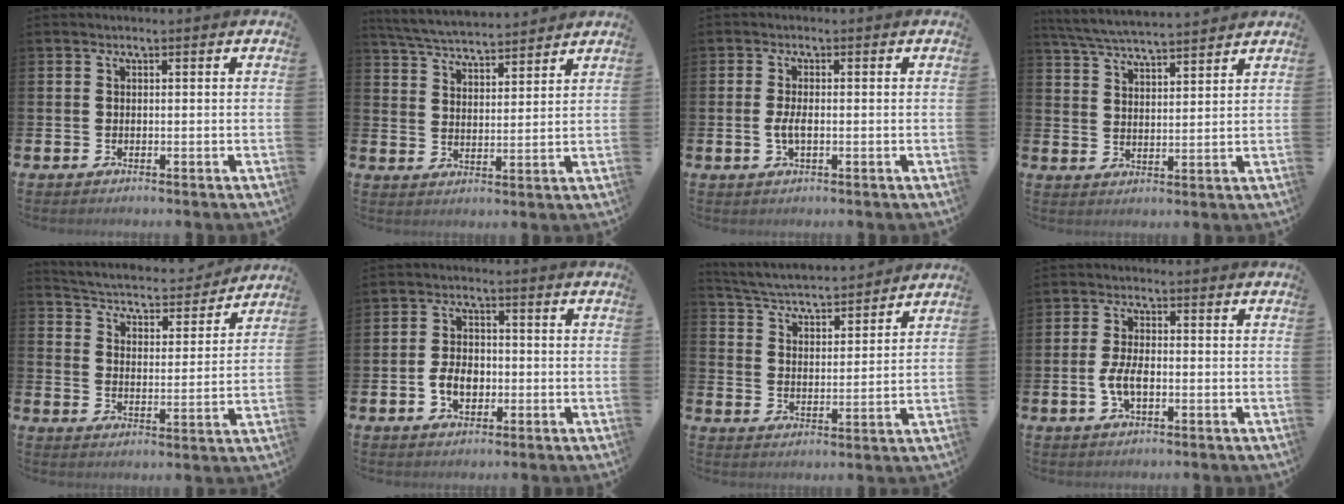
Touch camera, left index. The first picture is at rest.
{"total": 5.3, "force": [5.2, 0.4, 0.6], "torque": [-0.033, -0.034, 0.092]}
{"total": 2.3, "force": [-0.3, 0.8, 2.1], "torque": [-0.034, -0.001, -0.008]}
{"total": 5.6, "force": [5.5, 0.2, 1.0], "torque": [-0.041, -0.032, 0.097]}
{"total": 4.5, "force": [4.3, 1.1, 0.7], "torque": [-0.041, -0.040, 0.066]}
{"total": 4.3, "force": [-1.1, 3.0, 2.9], "torque": [-0.044, 0.002, -0.025]}
{"total": 4.7, "force": [4.7, 0.5, 0.6], "torque": [-0.035, -0.042, 0.077]}
{"total": 3.9, "force": [-0.8, 1.8, 3.4], "torque": [-0.063, 0.002, -0.017]}